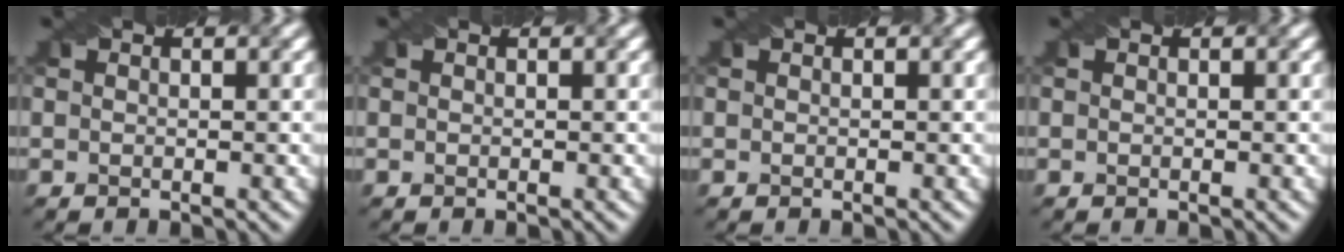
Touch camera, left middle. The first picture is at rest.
{"total": 0.0}
{"total": 0.0}
{"total": 0.0}